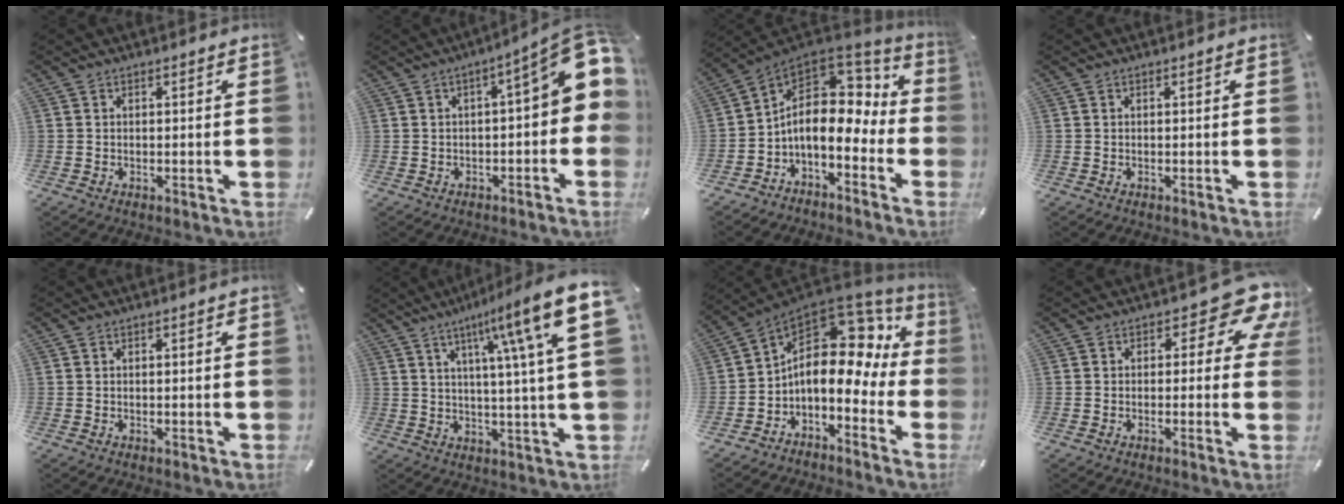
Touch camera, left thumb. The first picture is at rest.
{"total": 12.0, "force": [3.0, 3.5, 11.1], "torque": [-0.140, -0.030, 0.047]}
{"total": 12.5, "force": [0.5, 8.7, 8.9], "torque": [-0.163, -0.021, 0.010]}
{"total": 0.0}
{"total": 1.1, "force": [0.1, 0.0, 1.1], "torque": [-0.018, -0.002, 0.002]}
{"total": 19.5, "force": [7.9, 3.3, 17.5], "torque": [-0.263, -0.036, 0.107]}
{"total": 14.0, "force": [2.5, 9.6, 9.9], "torque": [-0.164, -0.039, 0.039]}
{"total": 10.3, "force": [4.5, 5.0, 7.9], "torque": [-0.090, -0.029, 0.074]}